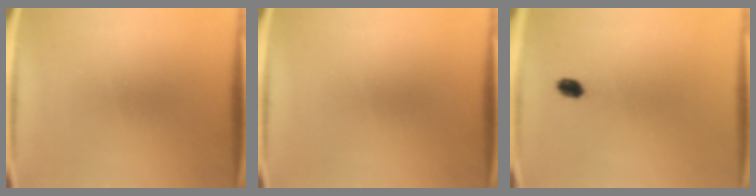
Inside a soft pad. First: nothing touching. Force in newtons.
{"total": 0.0}
{"total": 2.4}